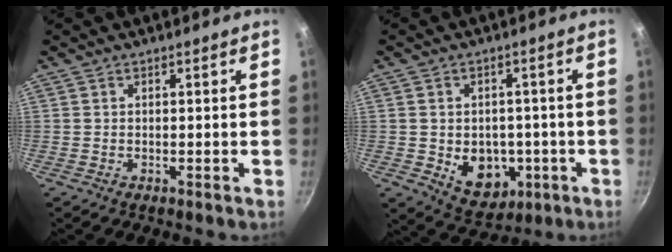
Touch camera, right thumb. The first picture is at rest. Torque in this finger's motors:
{"motor_torque": [-0.31, 0.43, 0.35, 0.49, 0.03]}